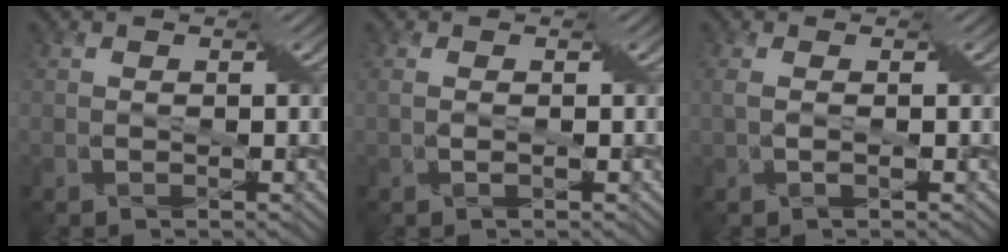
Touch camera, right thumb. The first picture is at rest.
{"total": 1.5, "force": [0.0, 0.6, 1.3], "torque": [-0.029, -0.005, 0.004]}
{"total": 2.1, "force": [0.1, 0.7, 2.0], "torque": [-0.044, 0.000, 0.004]}